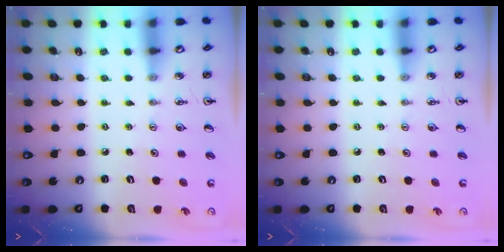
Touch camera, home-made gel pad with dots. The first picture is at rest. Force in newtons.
{"total": 0.0}